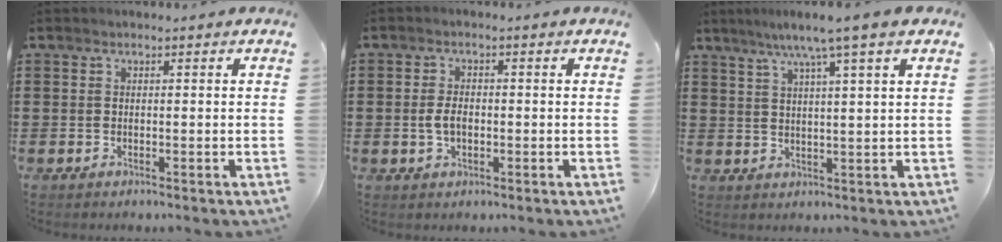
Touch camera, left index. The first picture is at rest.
{"total": 3.2, "force": [-0.4, 1.7, 2.7], "torque": [-0.059, 0.001, -0.010]}
{"total": 6.3, "force": [4.3, -0.7, 4.5], "torque": [-0.099, -0.004, 0.071]}